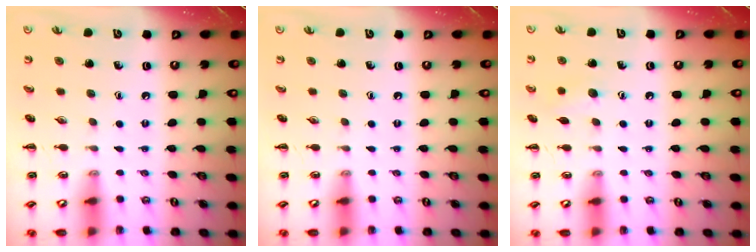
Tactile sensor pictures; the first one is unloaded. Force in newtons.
{"total": 0.0}
{"total": 6.1, "press": 6.0, "slide": 1.3}